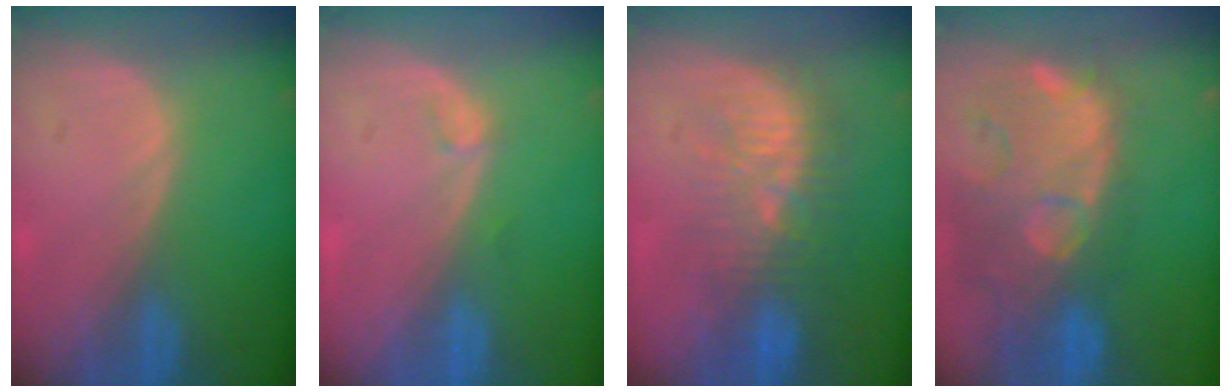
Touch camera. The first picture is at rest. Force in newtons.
{"total": 0.8, "press": 0.7, "slide": 0.1}
{"total": 9.4, "press": 9.0, "slide": 2.7}
{"total": 14.0, "press": 11.5, "slide": 8.1}